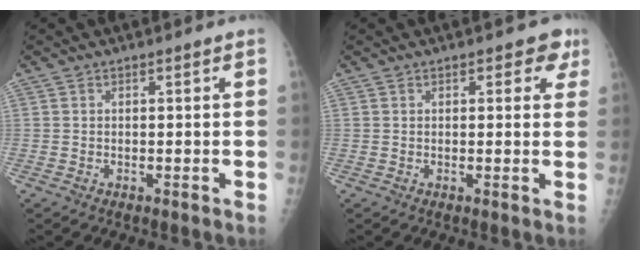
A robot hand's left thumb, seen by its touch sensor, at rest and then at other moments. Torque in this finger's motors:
{"motor_torque": [-0.18, 0.06, -0.34, -0.15, -0.04]}